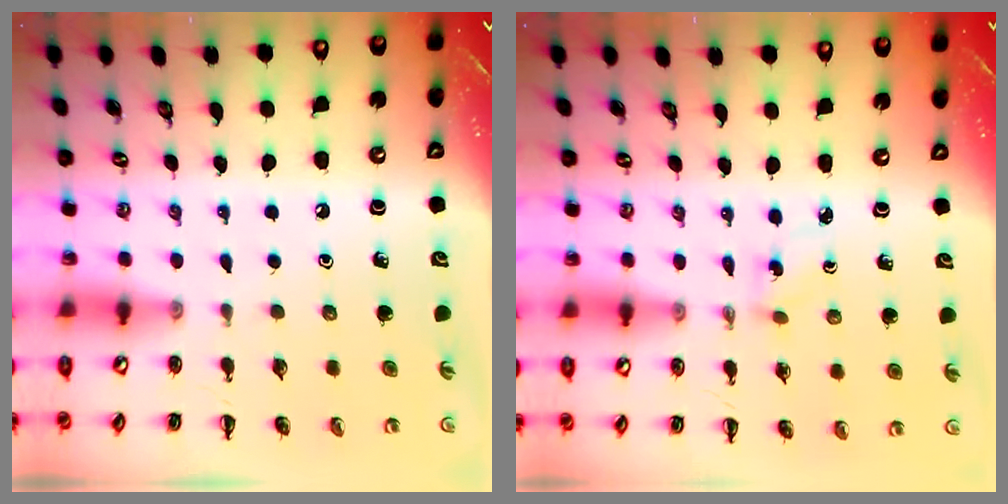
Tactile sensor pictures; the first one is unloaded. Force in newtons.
{"total": 2.2, "press": 2.1, "slide": 0.8}